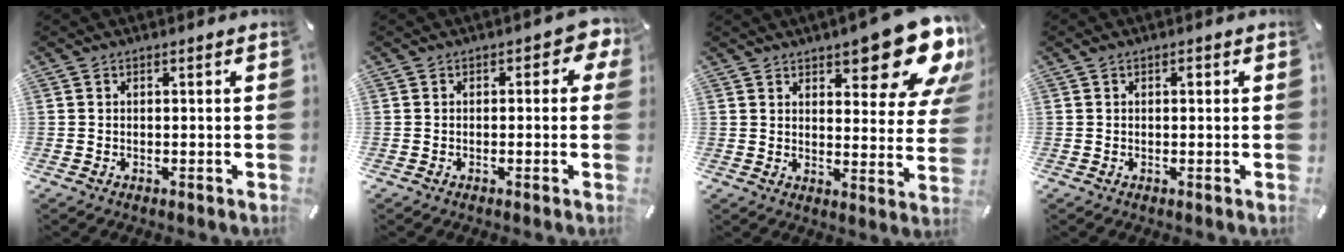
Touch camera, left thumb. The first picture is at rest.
{"total": 3.1, "force": [0.1, 1.8, 2.5], "torque": [-0.033, 0.003, -0.002]}
{"total": 16.1, "force": [10.8, 5.8, 10.4], "torque": [-0.120, -0.083, 0.179]}
{"total": 1.2, "force": [0.4, 0.7, 0.9], "torque": [-0.020, 0.005, 0.005]}